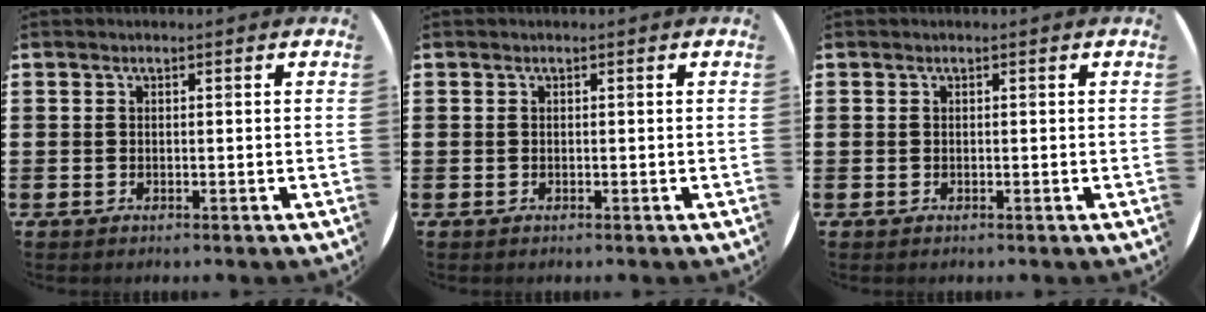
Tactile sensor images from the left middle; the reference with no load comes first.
{"total": 0.0}
{"total": 0.0}